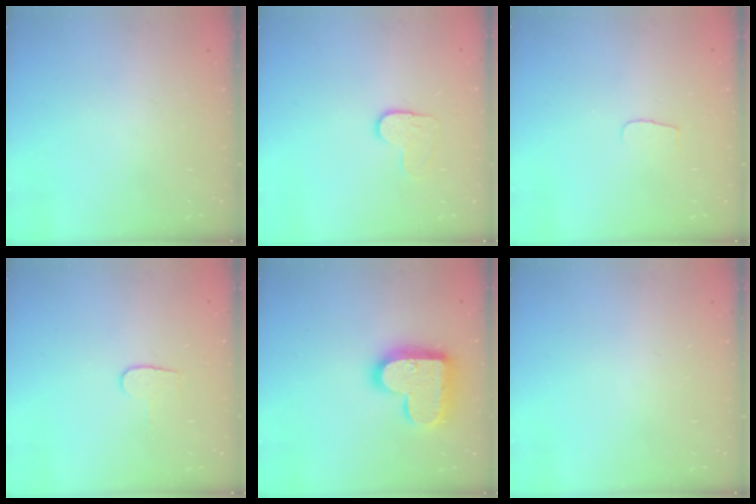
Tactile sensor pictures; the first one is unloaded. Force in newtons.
{"total": 4.9, "press": 4.8, "slide": 0.5}
{"total": 3.5, "press": 3.5, "slide": 0.4}
{"total": 5.0, "press": 5.0, "slide": 0.5}
{"total": 18.9, "press": 18.9, "slide": 1.1}
{"total": 0.0}